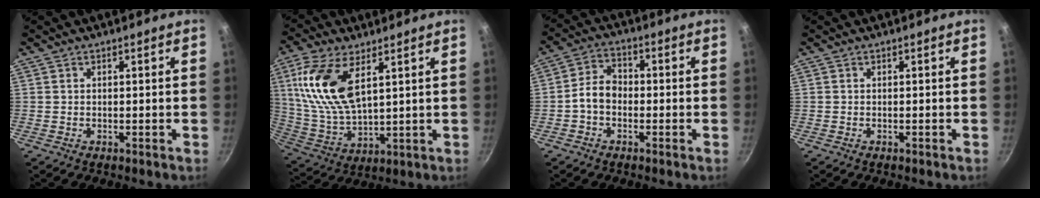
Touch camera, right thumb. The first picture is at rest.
{"total": 15.4, "force": [5.8, 7.5, 12.1], "torque": [-0.240, -0.019, 0.124]}
{"total": 5.4, "force": [-1.4, 3.9, 3.4], "torque": [-0.047, 0.026, -0.038]}
{"total": 0.0}